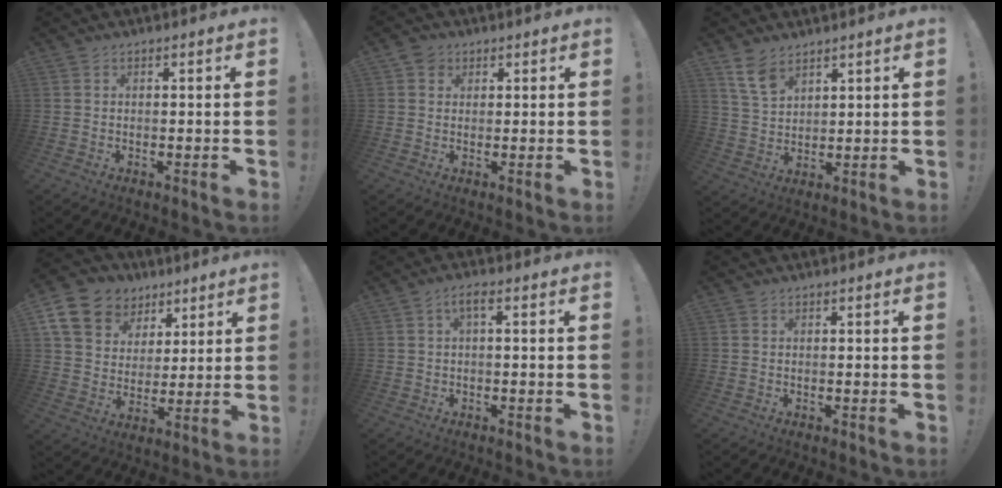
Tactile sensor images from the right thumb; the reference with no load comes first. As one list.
[{"total": 3.5, "force": [1.7, 2.9, 0.8], "torque": [-0.009, -0.004, 0.031]}, {"total": 8.2, "force": [5.7, 4.5, 3.9], "torque": [-0.069, -0.029, 0.110]}, {"total": 14.8, "force": [7.8, 11.2, 5.6], "torque": [-0.083, -0.045, 0.162]}, {"total": 2.9, "force": [0.0, 0.8, 2.8], "torque": [-0.053, 0.007, -0.002]}, {"total": 0.0}]